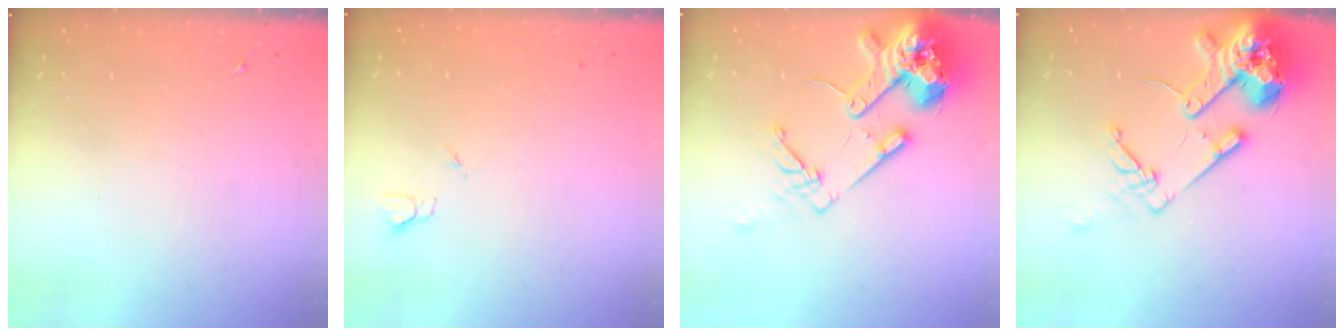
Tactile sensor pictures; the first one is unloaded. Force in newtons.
{"total": 2.7, "press": 2.6, "slide": 0.3}
{"total": 17.0, "press": 16.8, "slide": 2.4}
{"total": 17.0, "press": 16.8, "slide": 2.4}